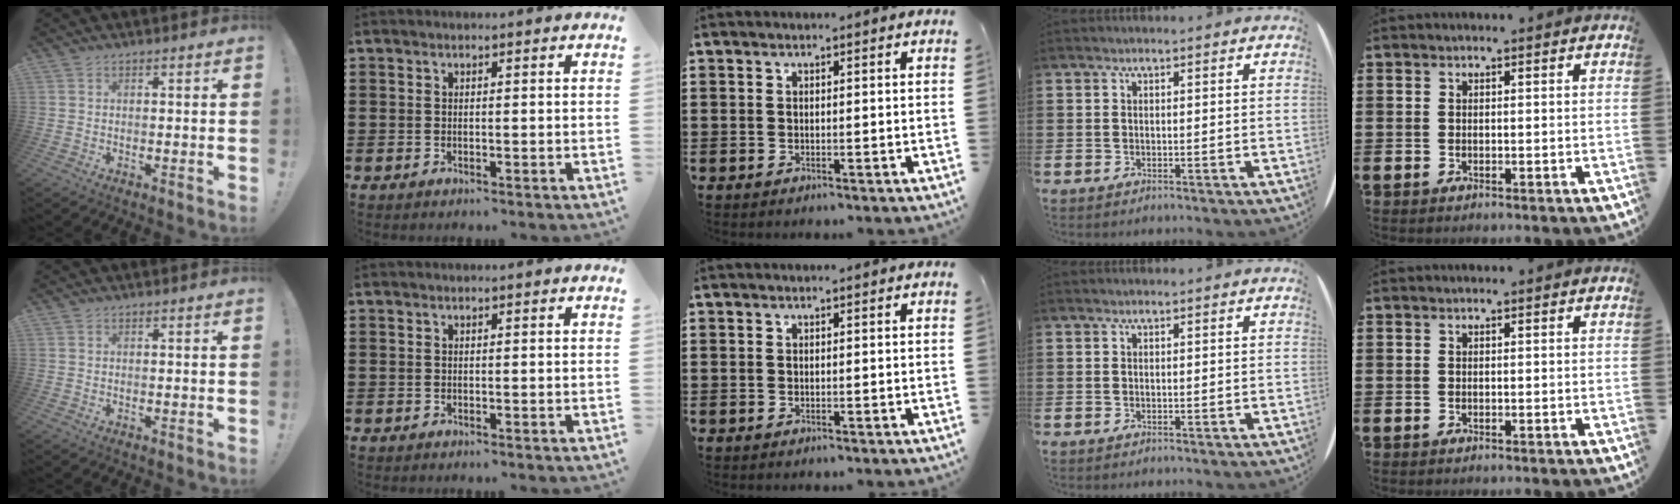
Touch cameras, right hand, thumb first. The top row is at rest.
{}